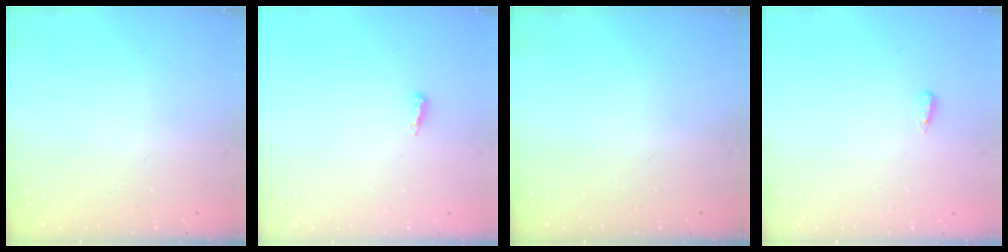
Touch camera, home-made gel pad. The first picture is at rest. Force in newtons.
{"total": 3.7, "press": 3.6, "slide": 0.4}
{"total": 0.0}
{"total": 4.4, "press": 3.4, "slide": 2.9}